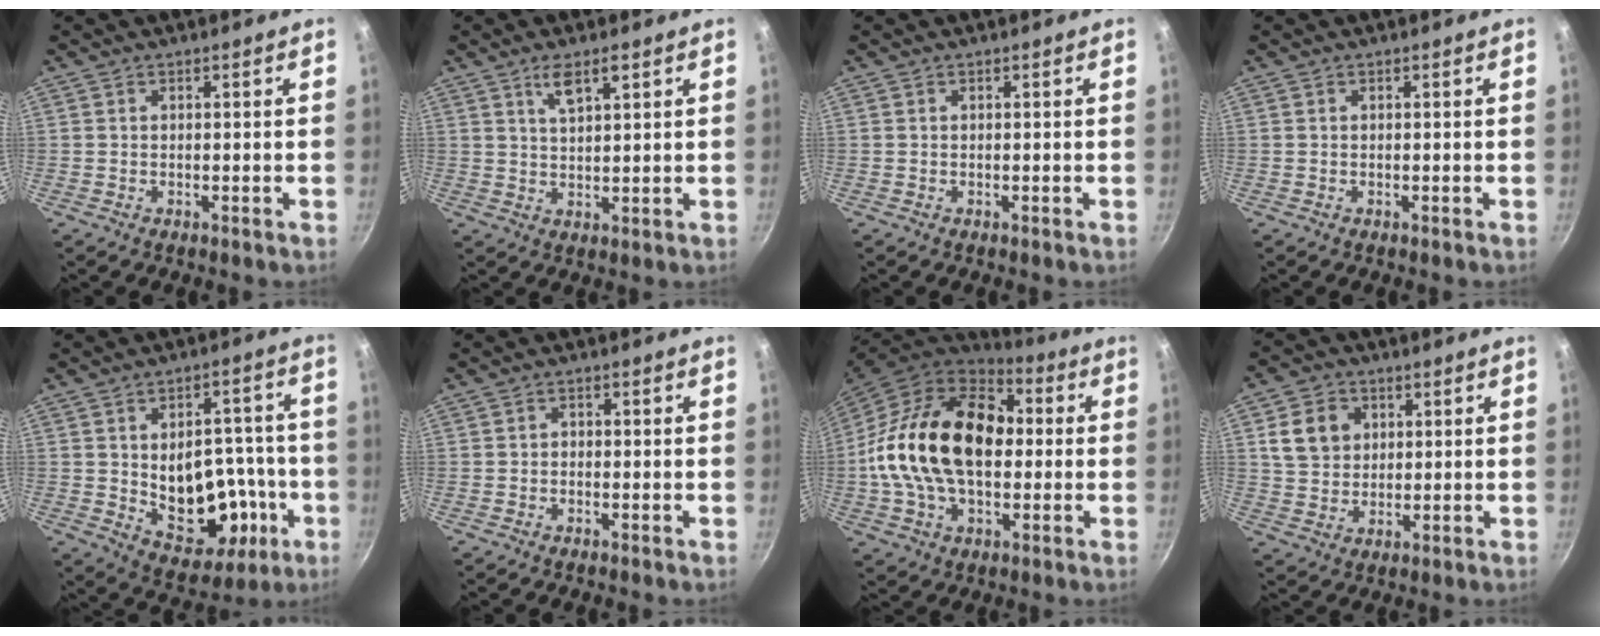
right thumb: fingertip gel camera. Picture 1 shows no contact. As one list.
[{"total": 5.1, "force": [2.8, 1.7, 3.9], "torque": [-0.068, -0.009, 0.055]}, {"total": 0.0}, {"total": 0.0}, {"total": 17.0, "force": [-3.1, 11.4, 12.2], "torque": [-0.121, 0.017, -0.022]}, {"total": 1.0, "force": [-0.5, 0.8, 0.5], "torque": [-0.009, 0.006, -0.009]}, {"total": 24.6, "force": [0.7, 15.9, 18.7], "torque": [-0.315, 0.036, 0.003]}, {"total": 8.7, "force": [2.4, 7.3, 4.1], "torque": [-0.049, 0.002, 0.041]}]